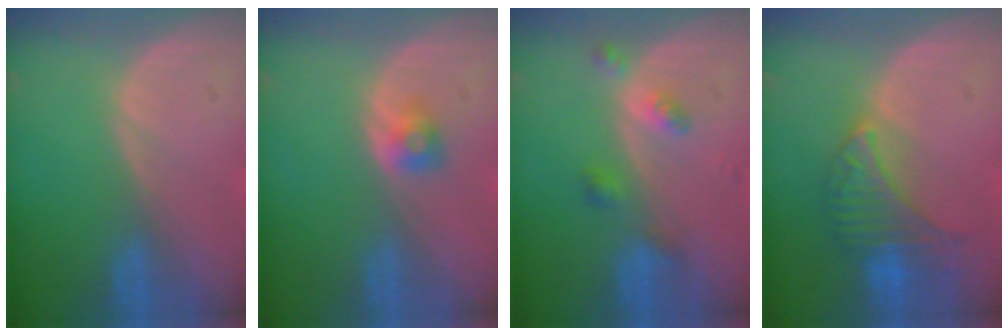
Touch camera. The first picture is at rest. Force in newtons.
{"total": 2.0, "press": 2.0, "slide": 0.3}
{"total": 3.5, "press": 3.5, "slide": 0.4}
{"total": 6.8, "press": 6.7, "slide": 0.9}